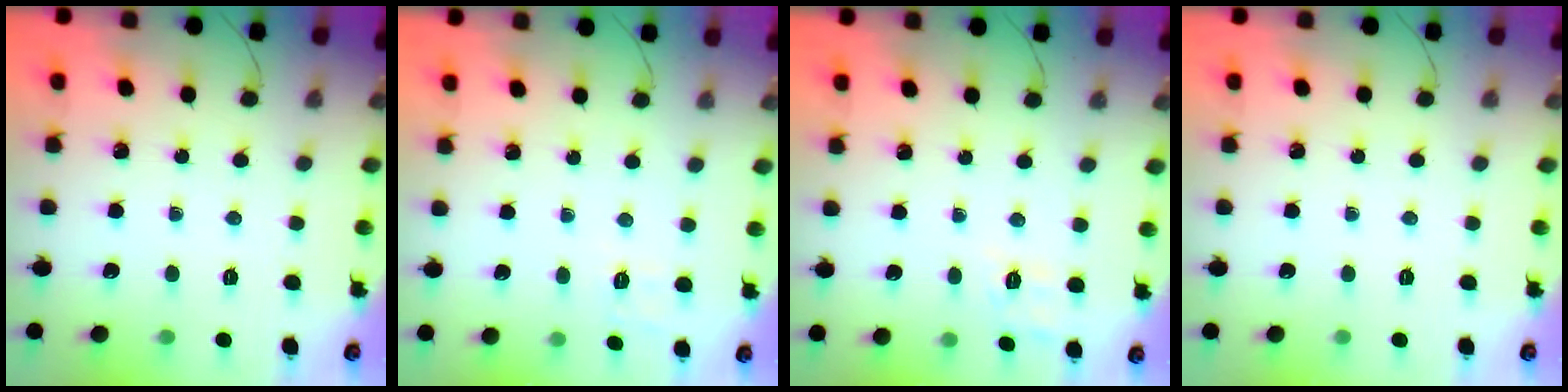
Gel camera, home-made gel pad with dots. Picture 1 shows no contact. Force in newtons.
{"total": 2.8, "press": 2.3, "slide": 1.7}
{"total": 5.3, "press": 4.9, "slide": 2.0}
{"total": 0.0}